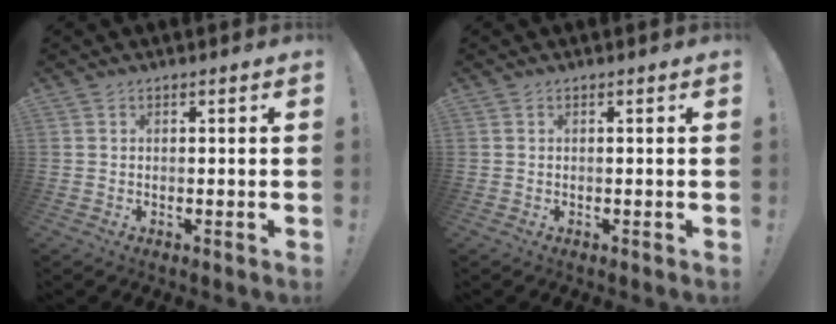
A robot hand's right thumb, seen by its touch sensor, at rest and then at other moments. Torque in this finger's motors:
{"motor_torque": [-0.23, 0.02, -0.09, 0.10, 0.00]}